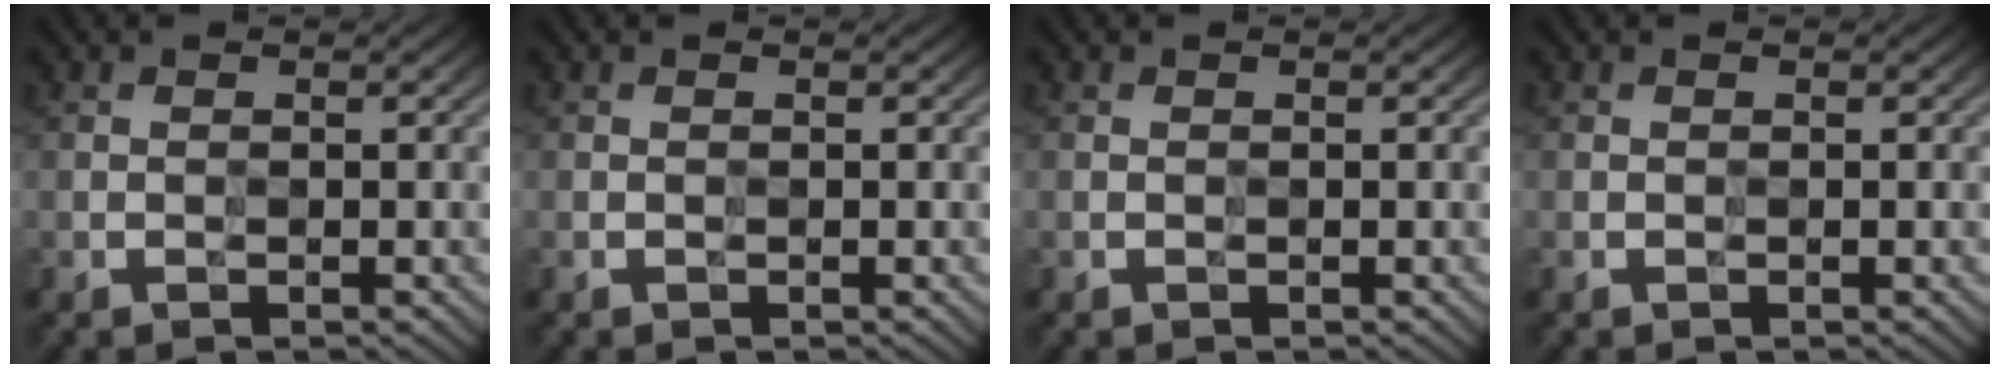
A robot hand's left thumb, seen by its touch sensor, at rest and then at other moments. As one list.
[{"total": 0.0}, {"total": 0.0}, {"total": 0.0}]